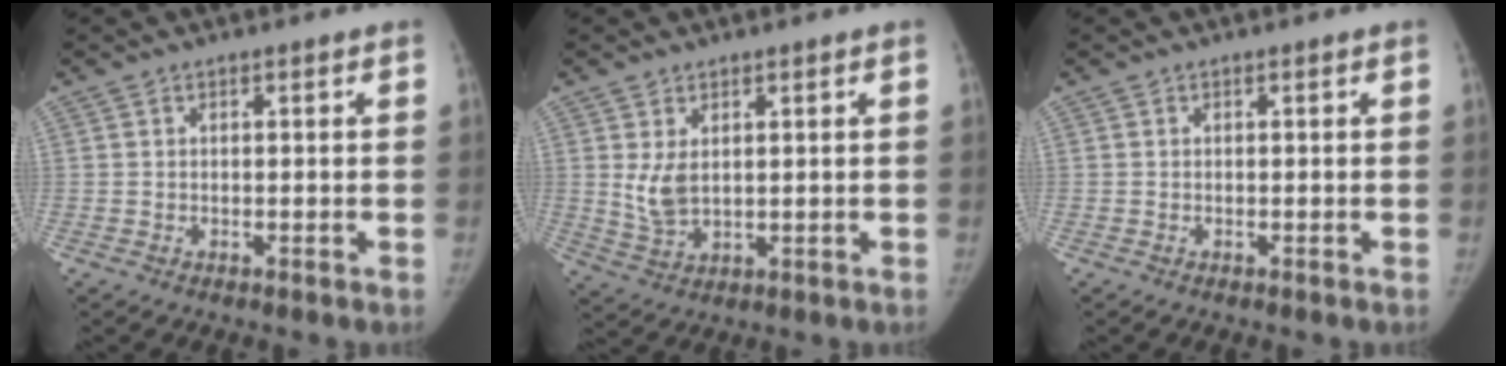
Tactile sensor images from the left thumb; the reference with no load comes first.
{"total": 5.0, "force": [1.3, 2.9, 3.8], "torque": [-0.069, -0.010, 0.036]}
{"total": 0.0}